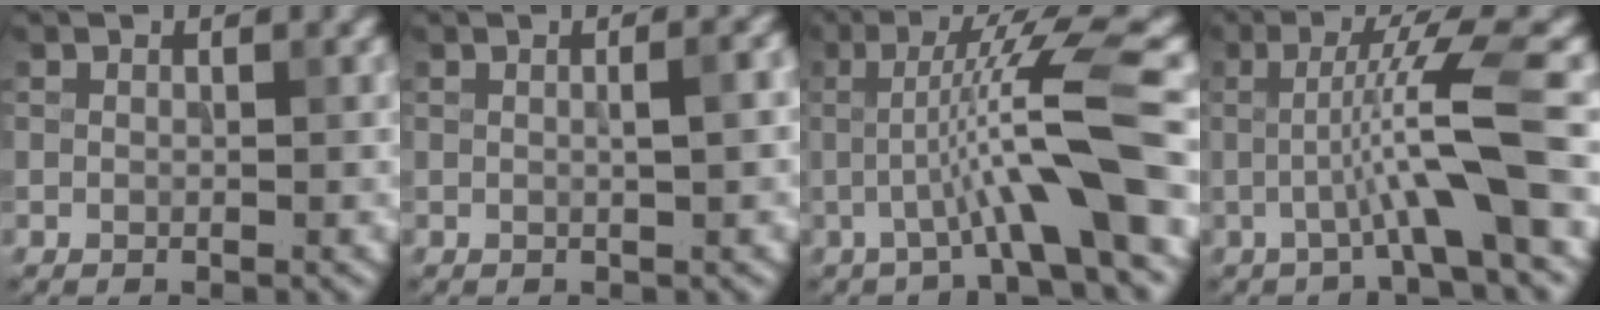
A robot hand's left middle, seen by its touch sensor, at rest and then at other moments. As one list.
[{"total": 2.5, "force": [0.2, 0.8, 2.4], "torque": [-0.023, 0.010, 0.002]}, {"total": 7.9, "force": [-1.5, 0.6, 7.7], "torque": [-0.126, 0.013, -0.023]}, {"total": 6.3, "force": [-1.2, 0.3, 6.2], "torque": [-0.103, 0.017, -0.026]}]